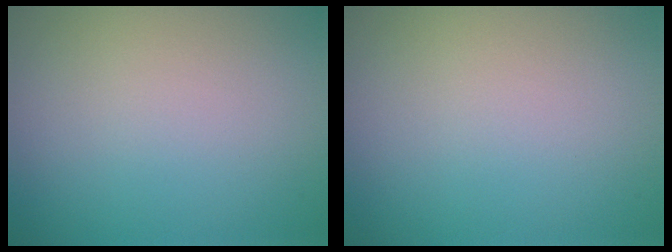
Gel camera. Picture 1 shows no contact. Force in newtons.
{"total": 0.0}